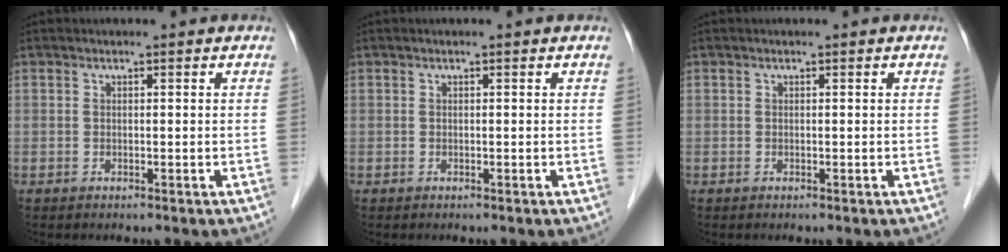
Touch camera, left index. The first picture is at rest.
{"total": 0.0}
{"total": 0.0}